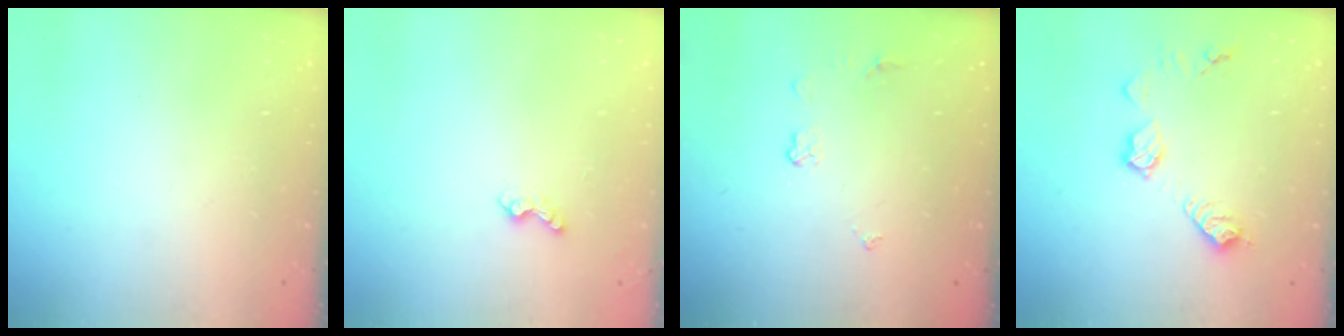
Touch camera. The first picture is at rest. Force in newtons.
{"total": 4.8, "press": 4.8, "slide": 0.6}
{"total": 3.7, "press": 3.6, "slide": 0.5}
{"total": 10.3, "press": 10.3, "slide": 0.5}